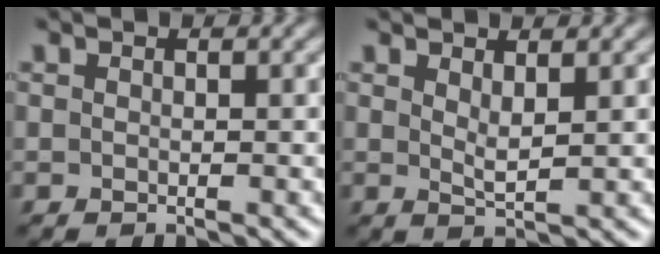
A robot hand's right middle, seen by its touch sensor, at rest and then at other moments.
{"total": 1.6, "force": [1.0, 0.3, 1.2], "torque": [-0.025, -0.005, 0.020]}